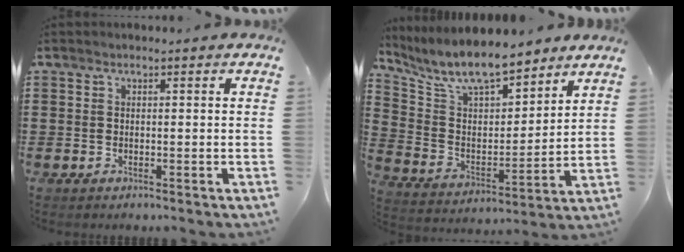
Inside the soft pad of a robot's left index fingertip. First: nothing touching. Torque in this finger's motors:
{"motor_torque": [2.14, 0.00, 0.46, 0.21]}